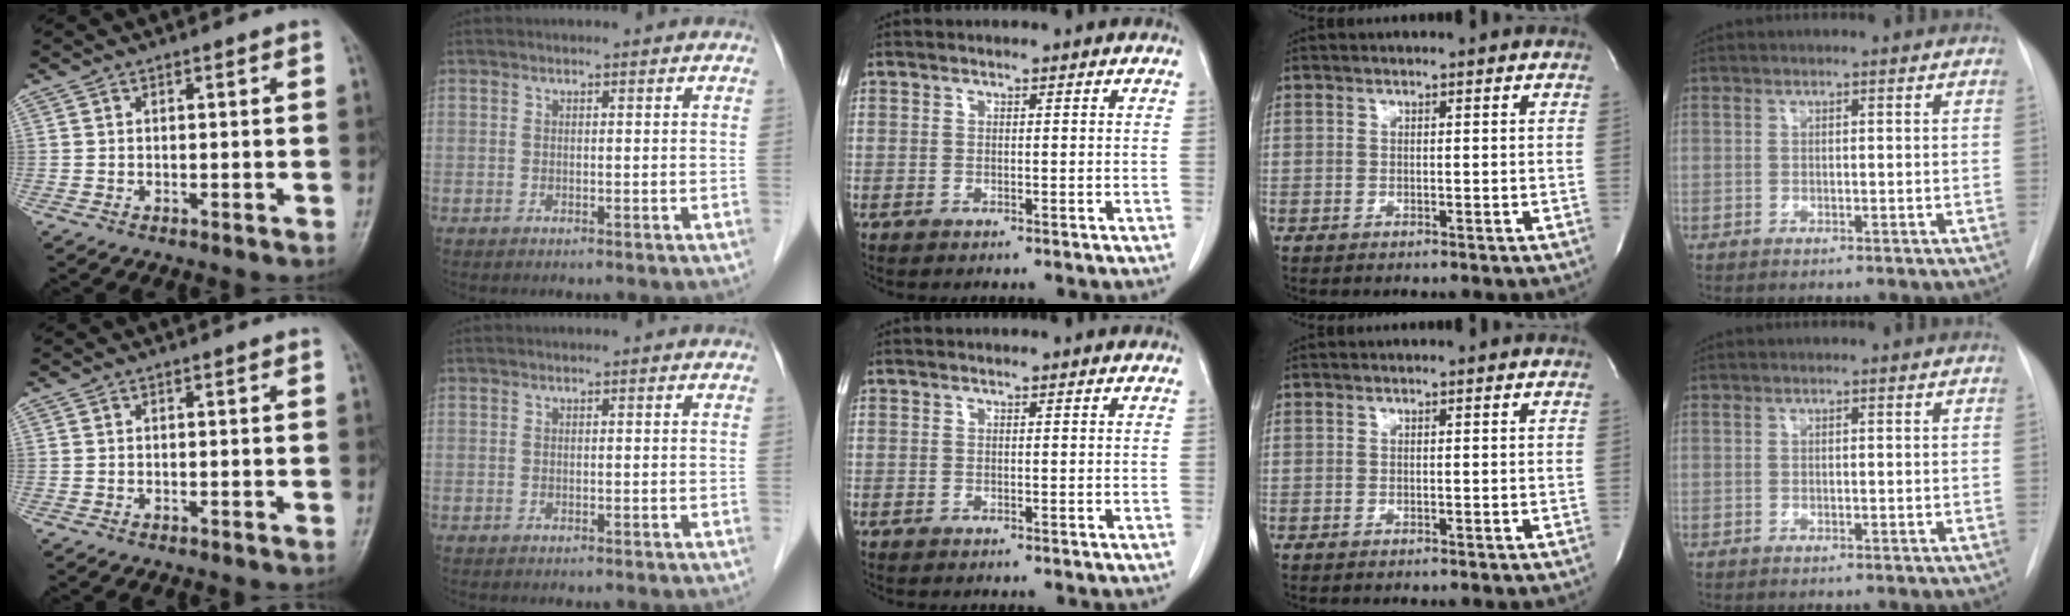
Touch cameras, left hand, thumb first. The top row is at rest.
{}